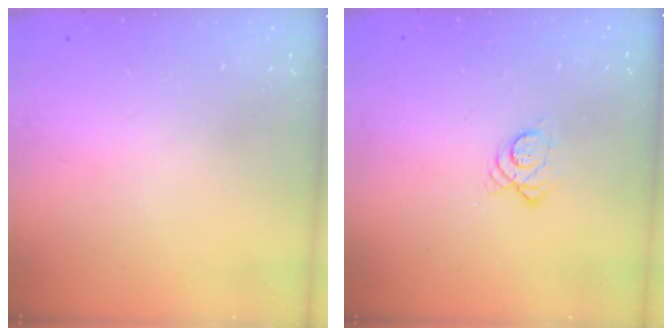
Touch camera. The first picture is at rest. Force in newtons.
{"total": 4.9, "press": 4.8, "slide": 0.5}